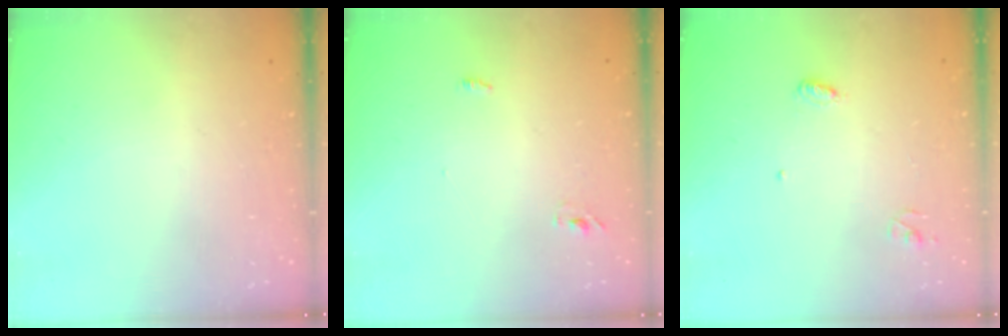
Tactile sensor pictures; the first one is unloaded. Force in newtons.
{"total": 2.9, "press": 2.7, "slide": 1.0}
{"total": 3.6, "press": 3.6, "slide": 0.3}